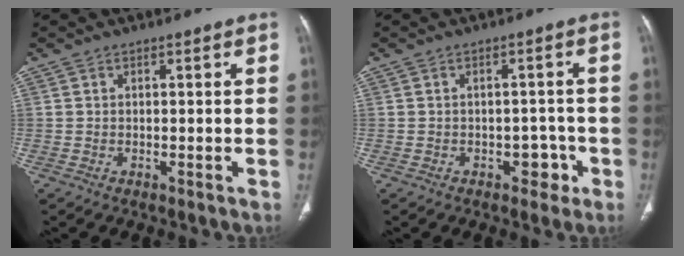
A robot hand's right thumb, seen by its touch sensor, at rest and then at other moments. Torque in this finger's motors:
{"motor_torque": [2.13, 2.14, 0.55, -0.75, -0.02]}